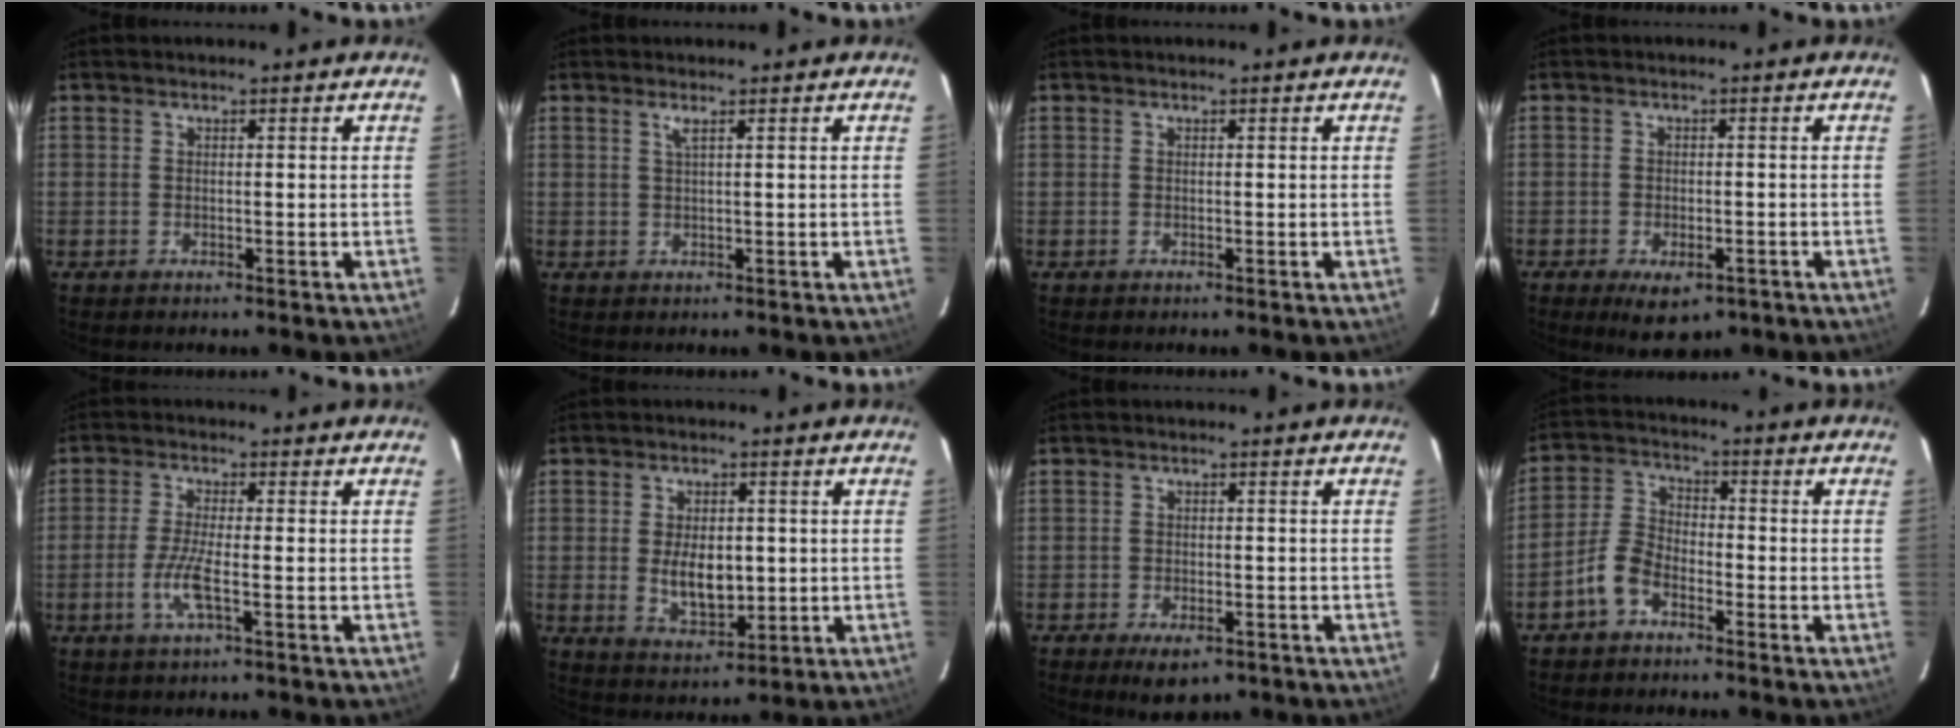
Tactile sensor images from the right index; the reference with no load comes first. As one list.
[{"total": 1.1, "force": [0.5, -0.3, 0.9], "torque": [-0.018, 0.000, 0.009]}, {"total": 0.0}, {"total": 6.3, "force": [-3.7, 3.2, 4.0], "torque": [-0.076, -0.013, -0.048]}, {"total": 5.5, "force": [-2.0, 0.5, 5.1], "torque": [-0.109, -0.006, -0.042]}, {"total": 7.5, "force": [-0.3, 4.2, 6.1], "torque": [-0.114, -0.008, 0.005]}, {"total": 5.6, "force": [-3.6, 2.6, 3.4], "torque": [-0.067, -0.010, -0.050]}, {"total": 5.9, "force": [-3.8, 3.1, 3.3], "torque": [-0.075, 0.018, -0.081]}]